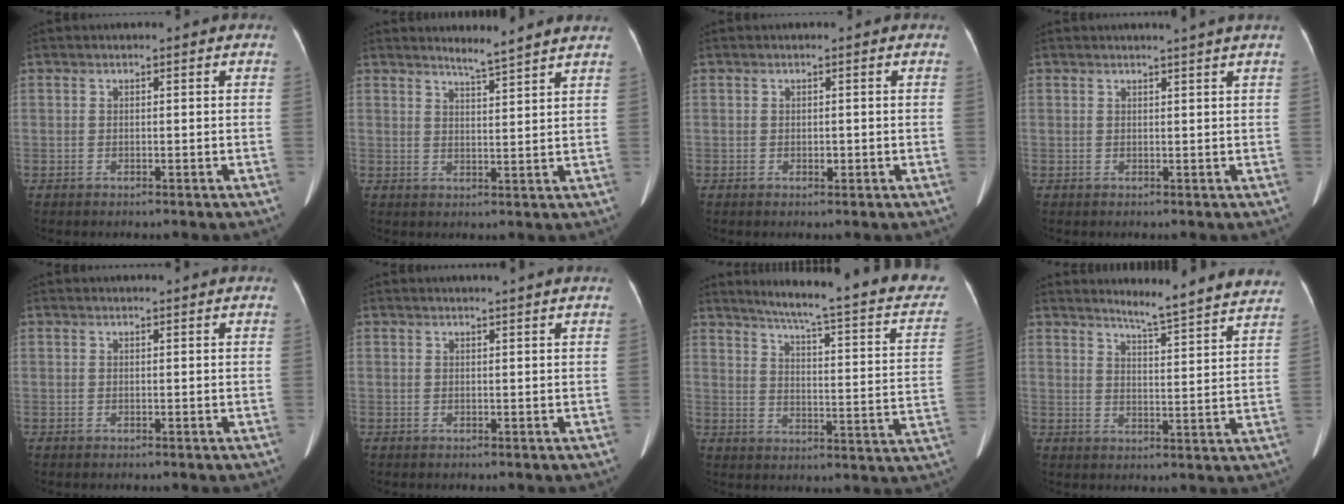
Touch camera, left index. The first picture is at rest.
{"total": 4.7, "force": [4.4, -0.9, 1.5], "torque": [-0.033, -0.005, 0.060]}
{"total": 0.7, "force": [-0.2, 0.5, 0.4], "torque": [-0.008, 0.000, -0.003]}
{"total": 2.4, "force": [2.1, -0.8, 0.9], "torque": [-0.017, -0.006, 0.026]}
{"total": 2.0, "force": [1.9, -0.1, 0.5], "torque": [-0.008, 0.012, 0.025]}
{"total": 2.9, "force": [2.6, -0.7, 1.1], "torque": [-0.016, 0.004, 0.031]}
{"total": 23.2, "force": [19.6, 1.7, 12.3], "torque": [-0.164, -0.045, 0.232]}
{"total": 14.1, "force": [13.5, -0.2, 4.0], "torque": [-0.054, -0.051, 0.156]}